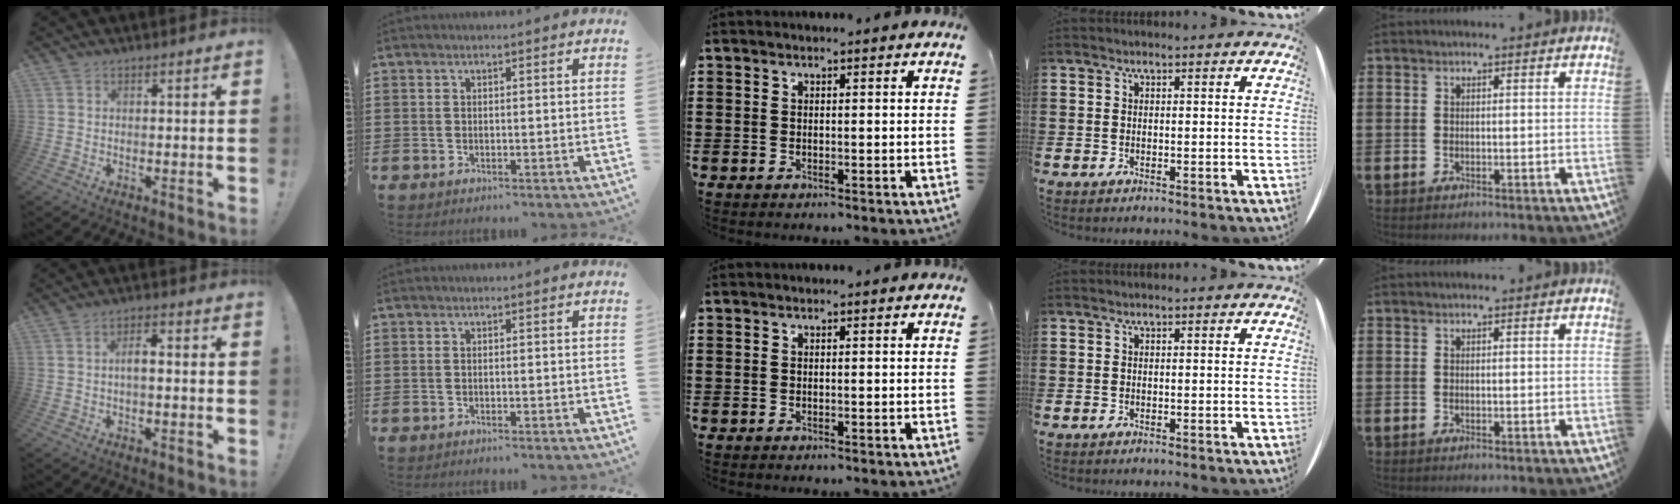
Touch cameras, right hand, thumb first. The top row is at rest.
{"thumb": {"total": 4.2, "force": [-0.6, 1.3, 3.9], "torque": [-0.063, 0.005, -0.013]}, "index": {"total": 0.6, "force": [-0.5, -0.2, 0.1], "torque": [-0.003, -0.003, -0.010]}}